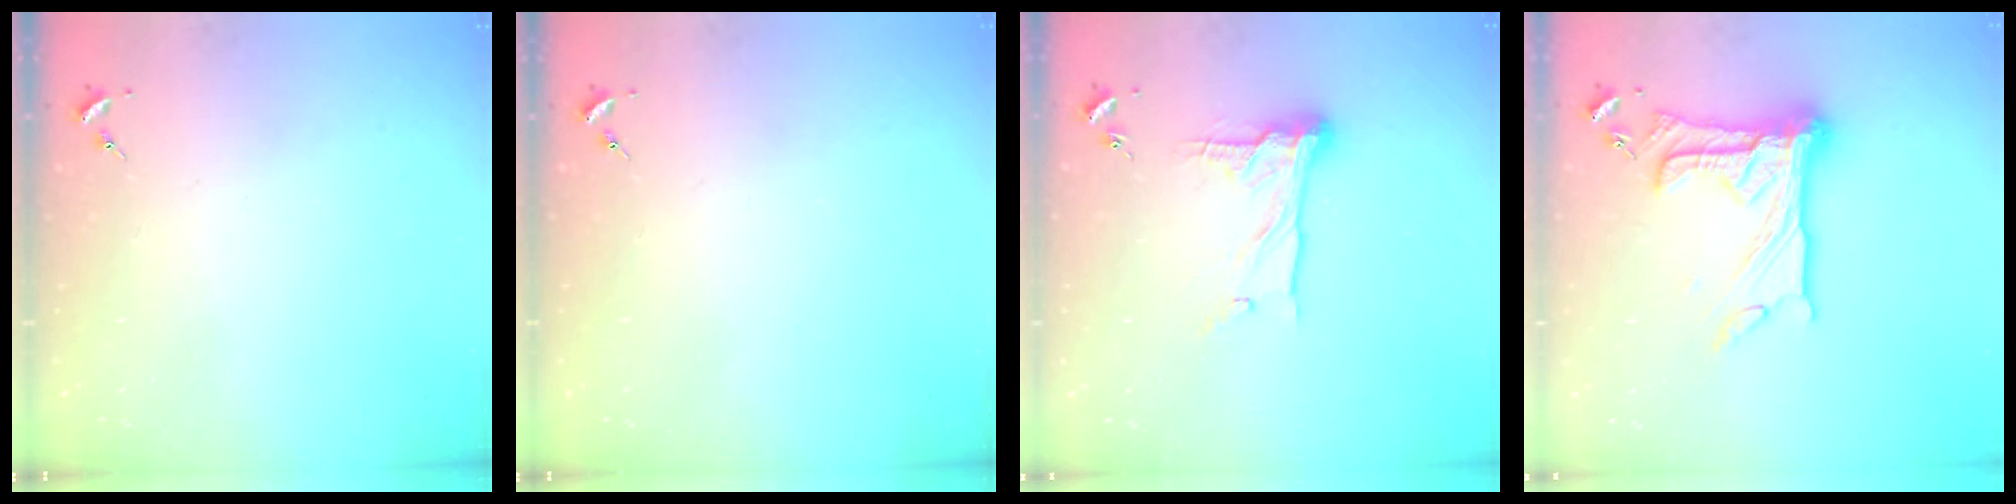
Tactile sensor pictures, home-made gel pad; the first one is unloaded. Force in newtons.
{"total": 0.0}
{"total": 14.5, "press": 14.5, "slide": 1.3}
{"total": 23.4, "press": 23.2, "slide": 2.4}